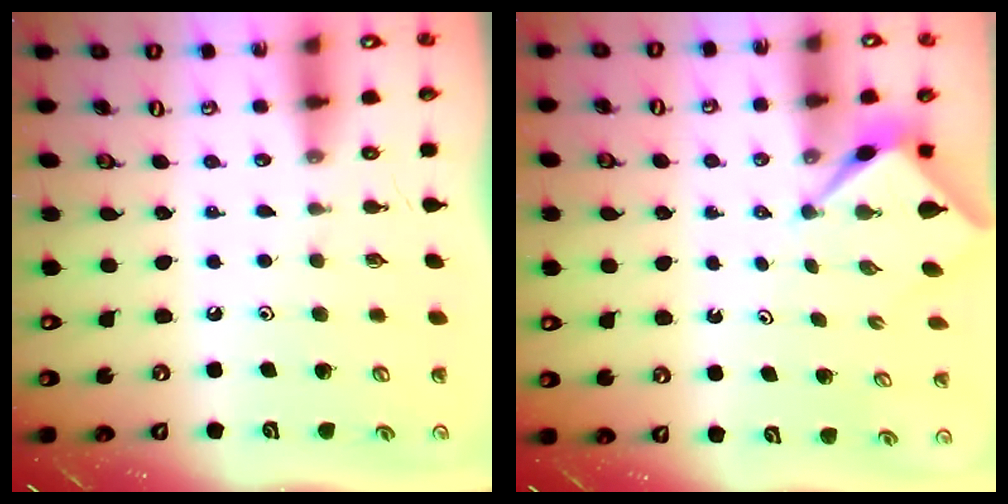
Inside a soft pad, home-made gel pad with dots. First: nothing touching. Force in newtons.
{"total": 2.6, "press": 2.5, "slide": 0.2}